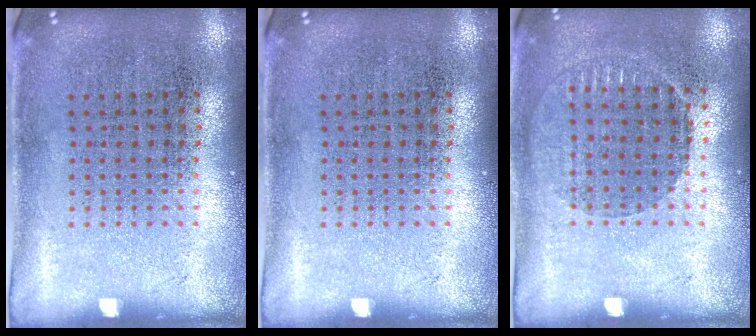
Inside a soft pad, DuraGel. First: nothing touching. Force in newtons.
{"total": 0.0}
{"total": 1.0, "press": 0.9, "slide": 0.4}